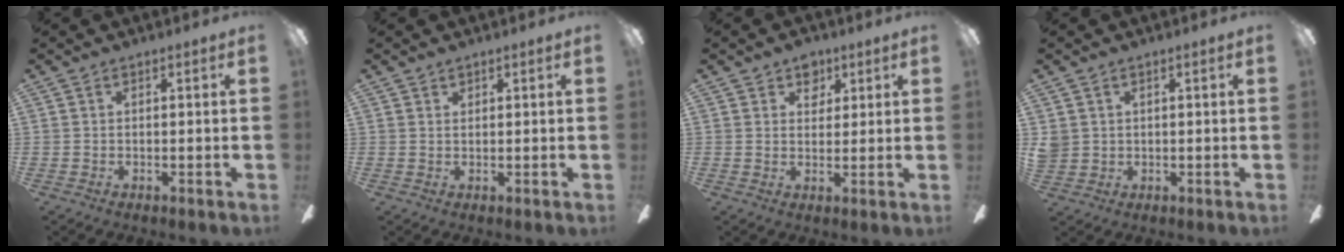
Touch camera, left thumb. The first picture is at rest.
{"total": 1.0, "force": [0.9, 0.4, 0.0], "torque": [-0.001, -0.001, 0.017]}
{"total": 5.1, "force": [3.5, 3.4, 1.6], "torque": [-0.011, -0.011, 0.059]}
{"total": 2.9, "force": [1.2, 2.6, 0.4], "torque": [-0.013, 0.006, 0.024]}